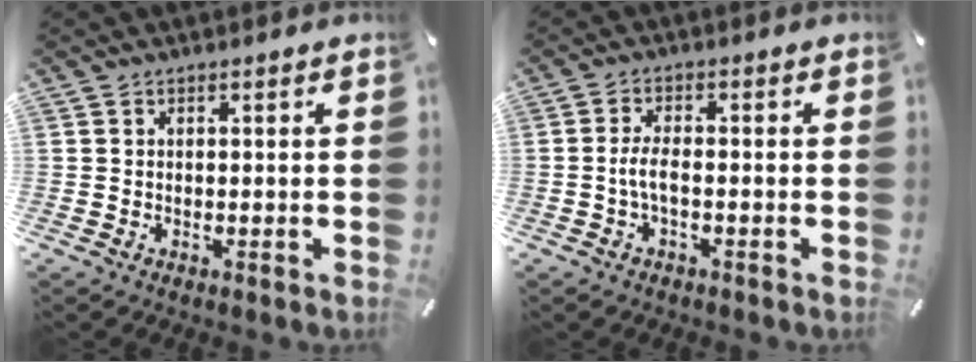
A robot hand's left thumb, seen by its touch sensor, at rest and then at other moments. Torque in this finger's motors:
{"motor_torque": [0.60, 0.56, 0.41, 0.04, 0.05]}